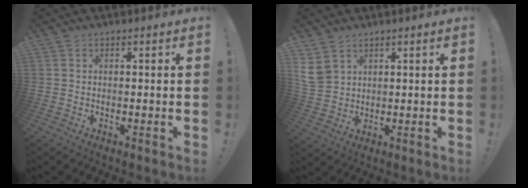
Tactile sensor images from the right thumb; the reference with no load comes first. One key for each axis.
{"total": 6.2, "fx": 3.6, "fy": 4.2, "fz": 2.7, "tx": -0.050, "ty": -0.015, "tz": 0.074}